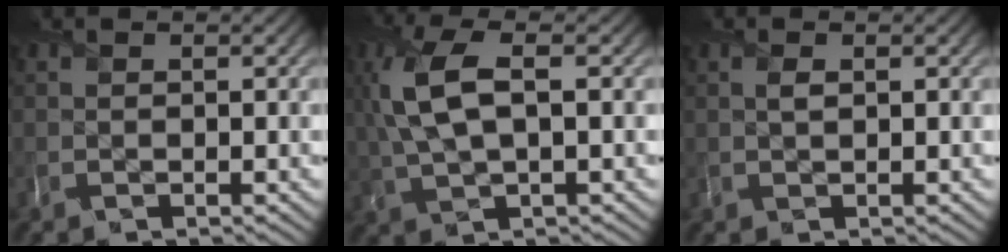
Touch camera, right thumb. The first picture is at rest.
{"total": 8.5, "force": [1.5, 3.5, 7.6], "torque": [-0.187, 0.010, 0.023]}
{"total": 0.7, "force": [0.2, 0.5, 0.5], "torque": [-0.011, -0.005, 0.006]}